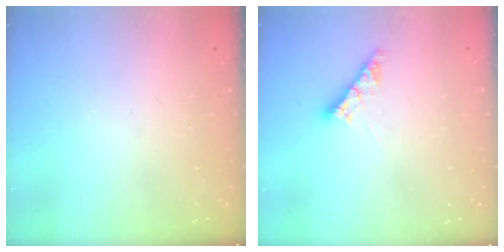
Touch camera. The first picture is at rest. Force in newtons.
{"total": 6.9, "press": 6.8, "slide": 0.7}